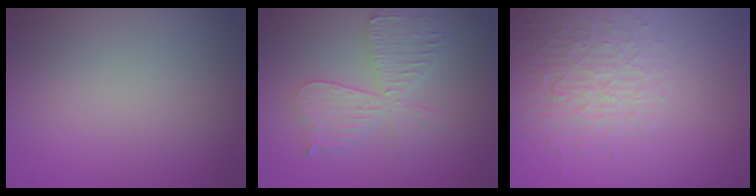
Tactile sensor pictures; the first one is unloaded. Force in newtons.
{"total": 4.7, "press": 4.0, "slide": 2.4}
{"total": 4.1, "press": 4.0, "slide": 0.9}